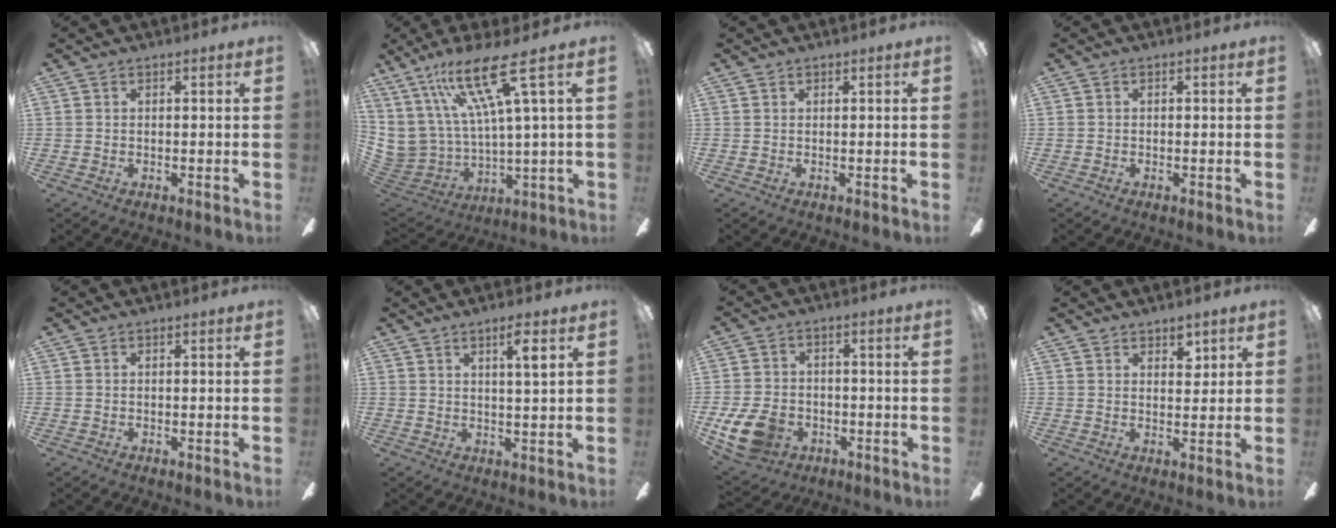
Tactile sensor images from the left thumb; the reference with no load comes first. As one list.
[{"total": 19.0, "force": [10.8, 5.7, 14.6], "torque": [-0.330, -0.055, 0.179]}, {"total": 0.0}, {"total": 0.6, "force": [-0.4, 0.3, 0.4], "torque": [-0.007, 0.002, -0.009]}, {"total": 0.0}, {"total": 4.3, "force": [2.4, 0.2, 3.5], "torque": [-0.058, -0.005, 0.034]}, {"total": 11.1, "force": [-4.6, 7.8, 6.5], "torque": [-0.146, 0.019, -0.086]}, {"total": 4.4, "force": [2.9, 2.3, 2.2], "torque": [-0.009, -0.015, 0.045]}]